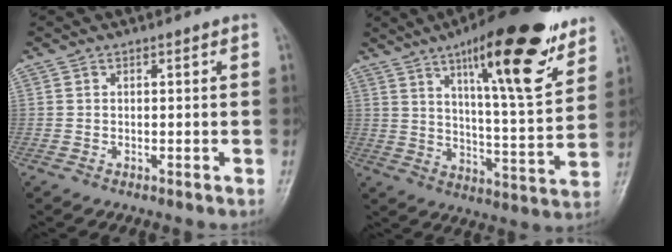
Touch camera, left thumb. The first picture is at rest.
{"total": 22.2, "force": [13.3, 5.3, 16.9], "torque": [-0.221, -0.057, 0.203]}